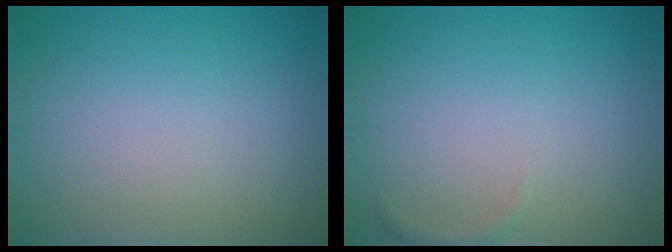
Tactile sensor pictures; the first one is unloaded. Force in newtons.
{"total": 0.6, "press": 0.6, "slide": 0.1}